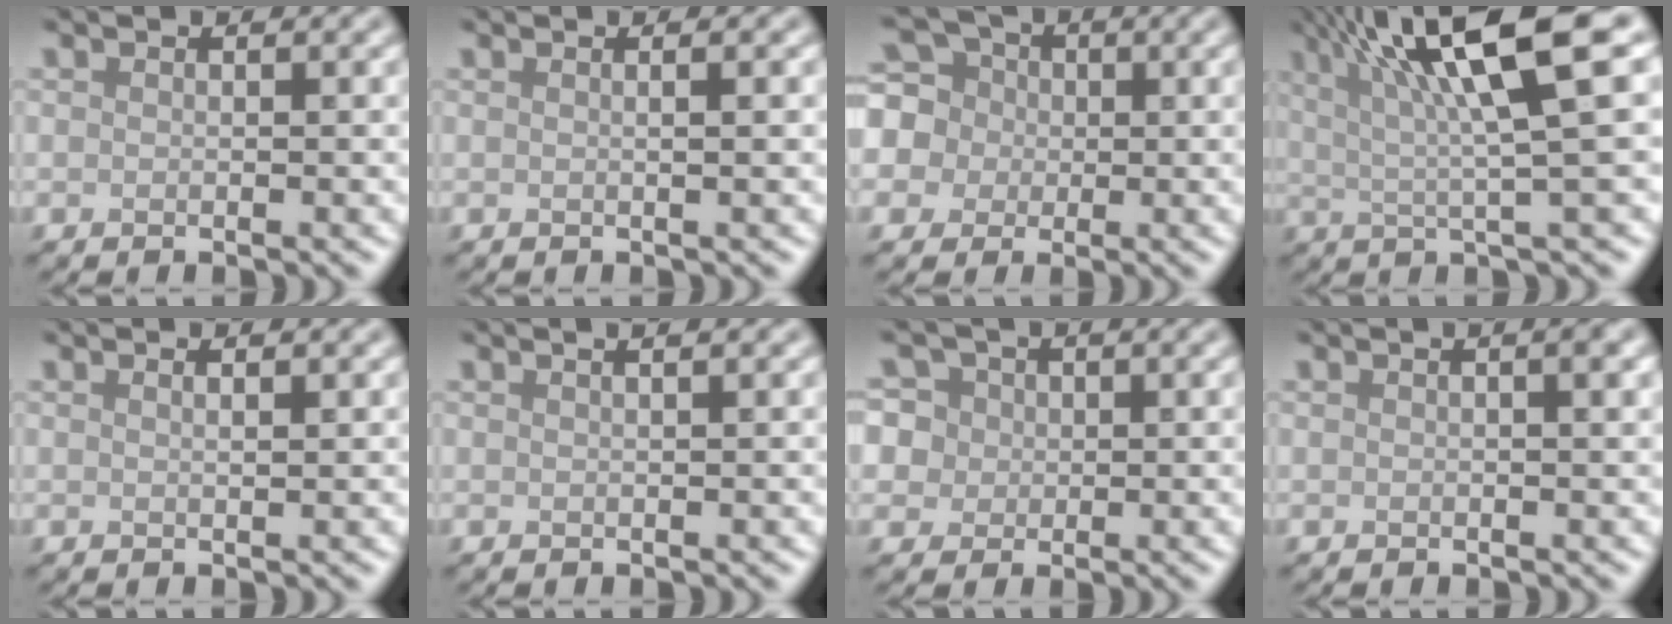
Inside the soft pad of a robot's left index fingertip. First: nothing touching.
{"total": 1.8, "force": [0.2, 0.7, 1.6], "torque": [-0.016, 0.006, -0.011]}
{"total": 8.8, "force": [1.7, 7.8, 3.6], "torque": [-0.082, 0.039, -0.005]}
{"total": 10.9, "force": [4.0, 1.9, 10.0], "torque": [-0.139, 0.022, 0.062]}
{"total": 1.1, "force": [0.5, 0.4, 0.9], "torque": [-0.006, 0.001, 0.002]}
{"total": 2.8, "force": [1.4, 1.4, 2.0], "torque": [-0.003, 0.009, -0.014]}
{"total": 8.1, "force": [3.3, 6.6, 3.3], "torque": [-0.063, 0.035, 0.024]}
{"total": 2.2, "force": [0.6, 0.7, 2.0], "torque": [-0.019, 0.006, 0.004]}